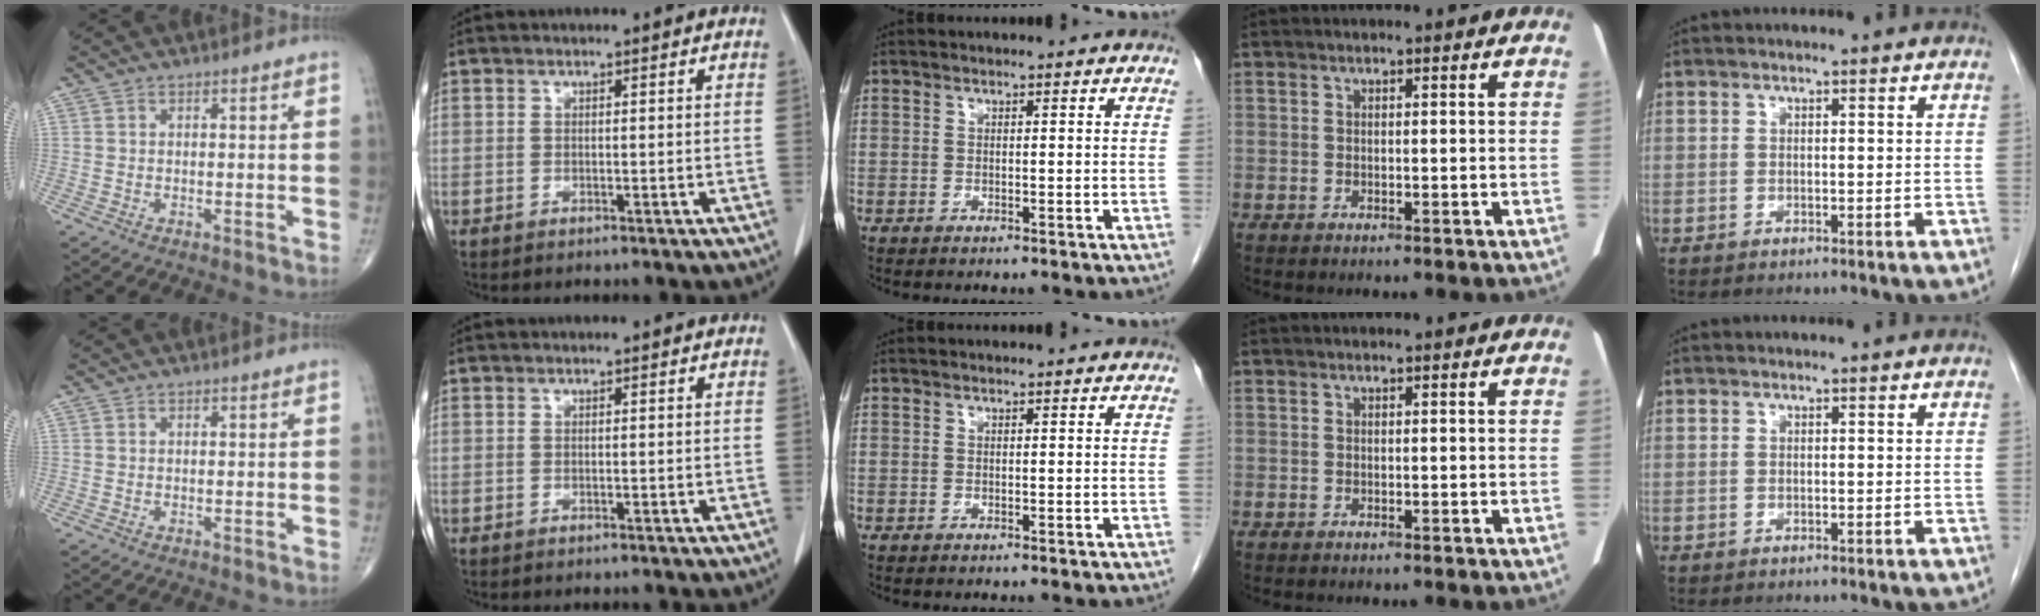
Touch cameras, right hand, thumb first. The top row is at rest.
{}